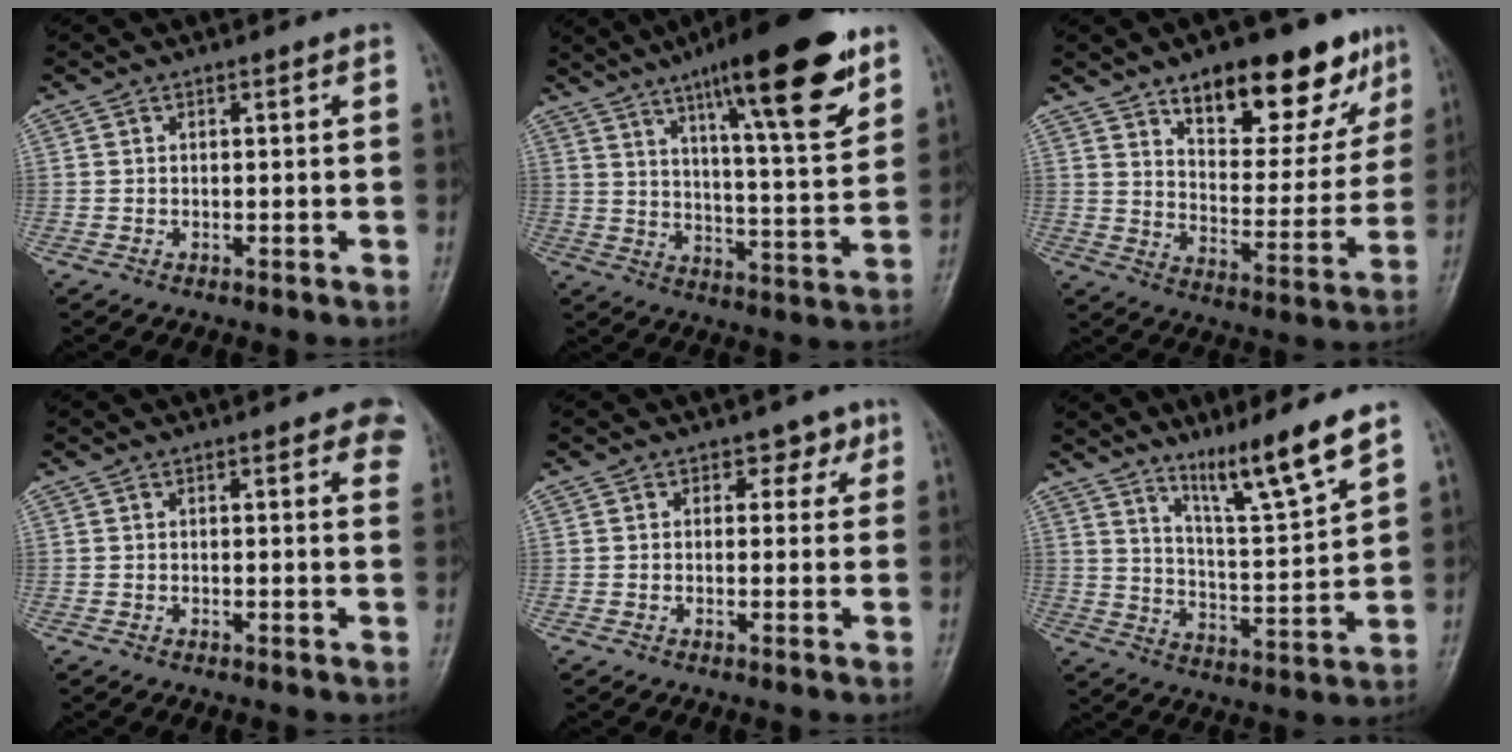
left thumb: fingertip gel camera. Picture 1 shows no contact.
{"total": 21.4, "force": [12.8, 4.3, 16.6], "torque": [-0.223, -0.050, 0.195]}
{"total": 20.5, "force": [12.7, 8.9, 13.4], "torque": [-0.131, -0.055, 0.193]}
{"total": 4.8, "force": [3.0, 1.9, 3.2], "torque": [-0.011, -0.007, 0.021]}
{"total": 2.9, "force": [1.5, 2.3, 1.1], "torque": [0.014, -0.003, 0.012]}
{"total": 11.4, "force": [8.7, 0.2, 7.4], "torque": [-0.121, -0.067, 0.153]}